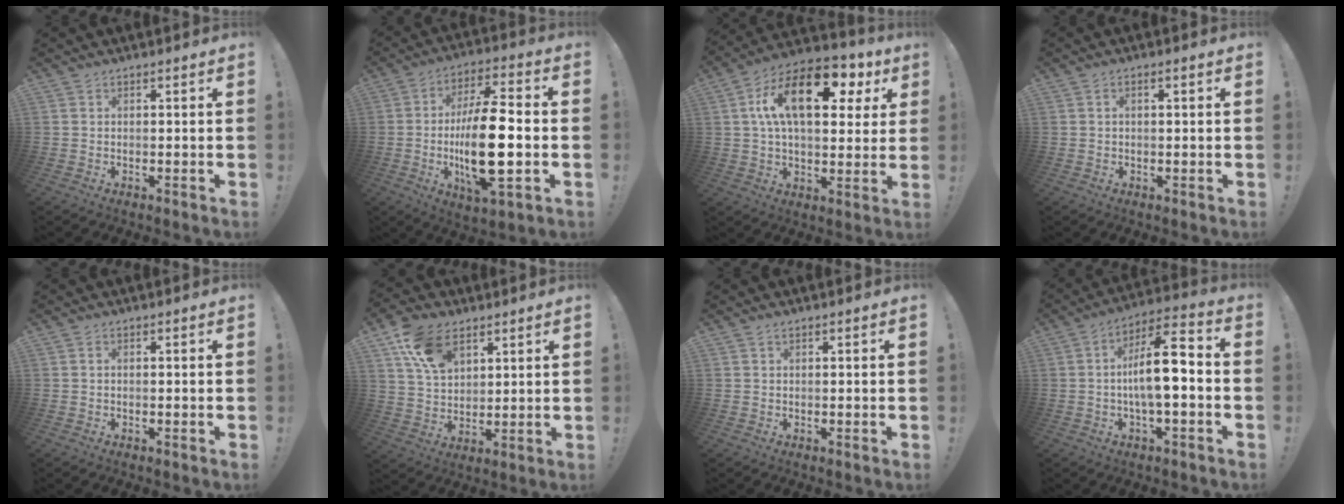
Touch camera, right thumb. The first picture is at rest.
{"total": 19.6, "force": [-2.2, 6.7, 18.3], "torque": [-0.326, -0.003, -0.040]}
{"total": 20.8, "force": [6.5, 10.4, 16.9], "torque": [-0.275, -0.014, 0.103]}
{"total": 1.5, "force": [0.1, 0.3, 1.5], "torque": [-0.028, 0.003, 0.000]}
{"total": 0.0}
{"total": 13.5, "force": [7.5, 8.8, 7.1], "torque": [-0.107, -0.029, 0.143]}
{"total": 0.0}
{"total": 13.5, "force": [-1.6, 4.0, 12.7], "torque": [-0.204, 0.006, -0.033]}